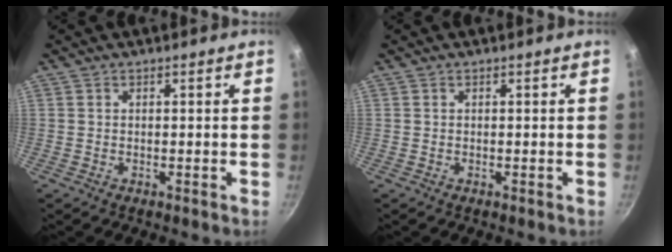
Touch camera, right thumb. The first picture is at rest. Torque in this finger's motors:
{"motor_torque": [0.00, 0.00, 0.24, 0.25, 0.04]}